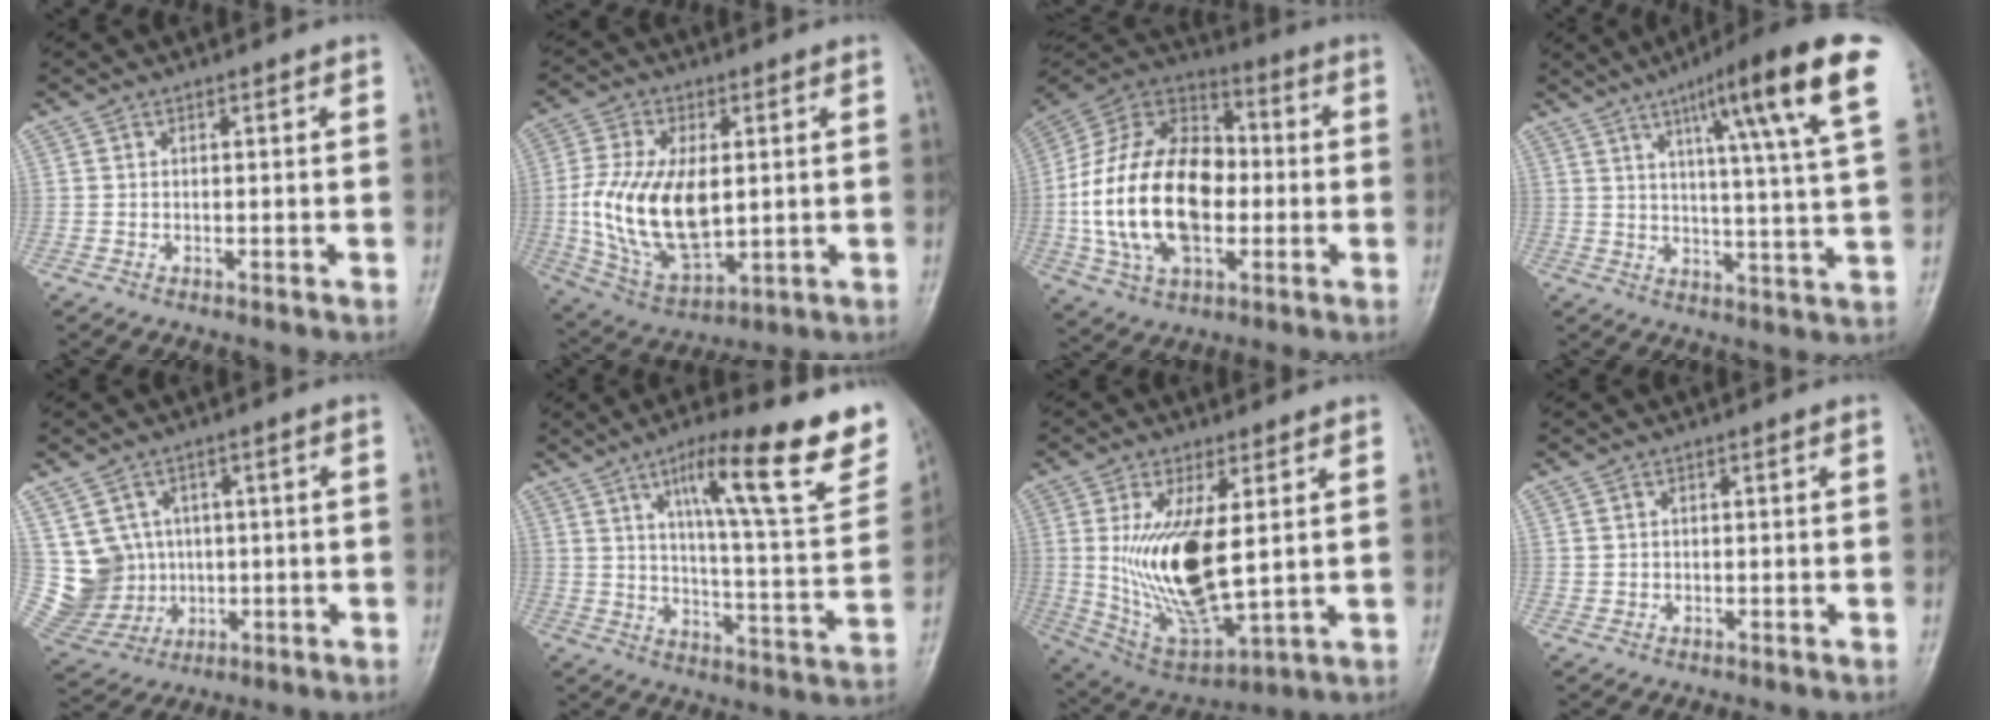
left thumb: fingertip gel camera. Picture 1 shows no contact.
{"total": 17.3, "force": [0.4, 9.5, 14.4], "torque": [-0.274, -0.011, 0.022]}
{"total": 24.8, "force": [-2.2, 15.8, 19.0], "torque": [-0.345, 0.021, -0.034]}
{"total": 18.2, "force": [8.8, 1.7, 15.8], "torque": [-0.219, -0.024, 0.120]}
{"total": 10.2, "force": [1.7, 9.8, 2.5], "torque": [-0.023, 0.016, 0.055]}
{"total": 23.1, "force": [12.8, 4.5, 18.7], "torque": [-0.236, -0.043, 0.191]}
{"total": 16.7, "force": [1.9, 6.9, 15.1], "torque": [-0.280, -0.024, 0.056]}
{"total": 1.1, "force": [0.2, 1.1, 0.2], "torque": [0.004, 0.002, 0.003]}